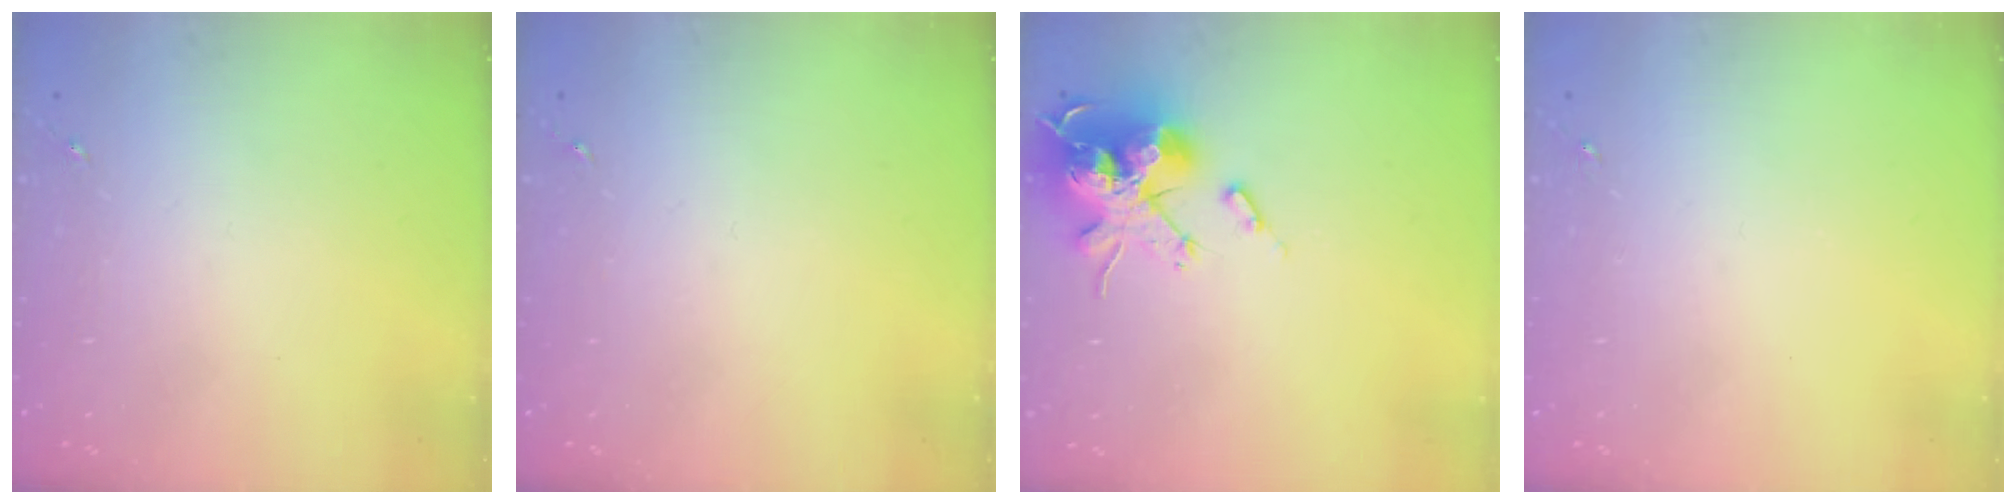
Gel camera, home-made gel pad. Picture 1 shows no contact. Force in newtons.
{"total": 0.0}
{"total": 19.6, "press": 19.6, "slide": 0.1}
{"total": 0.0}